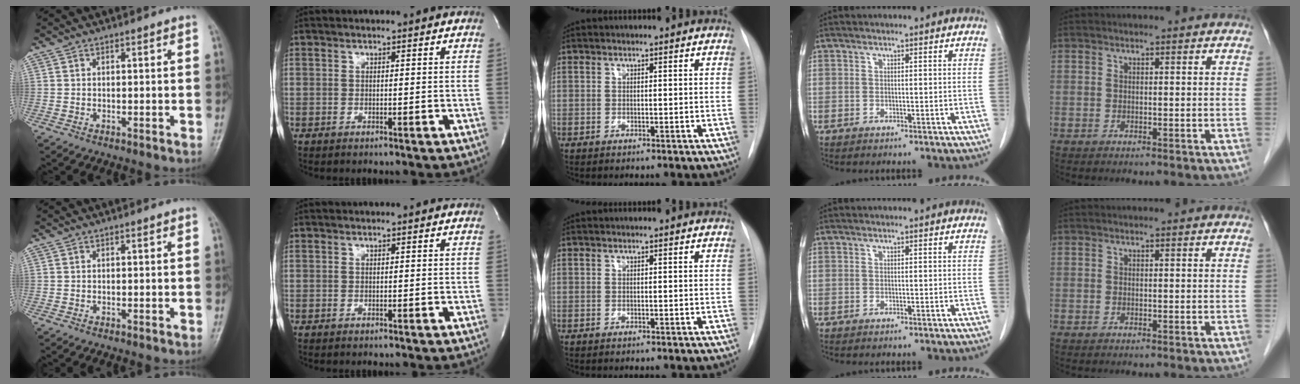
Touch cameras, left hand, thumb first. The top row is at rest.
{}